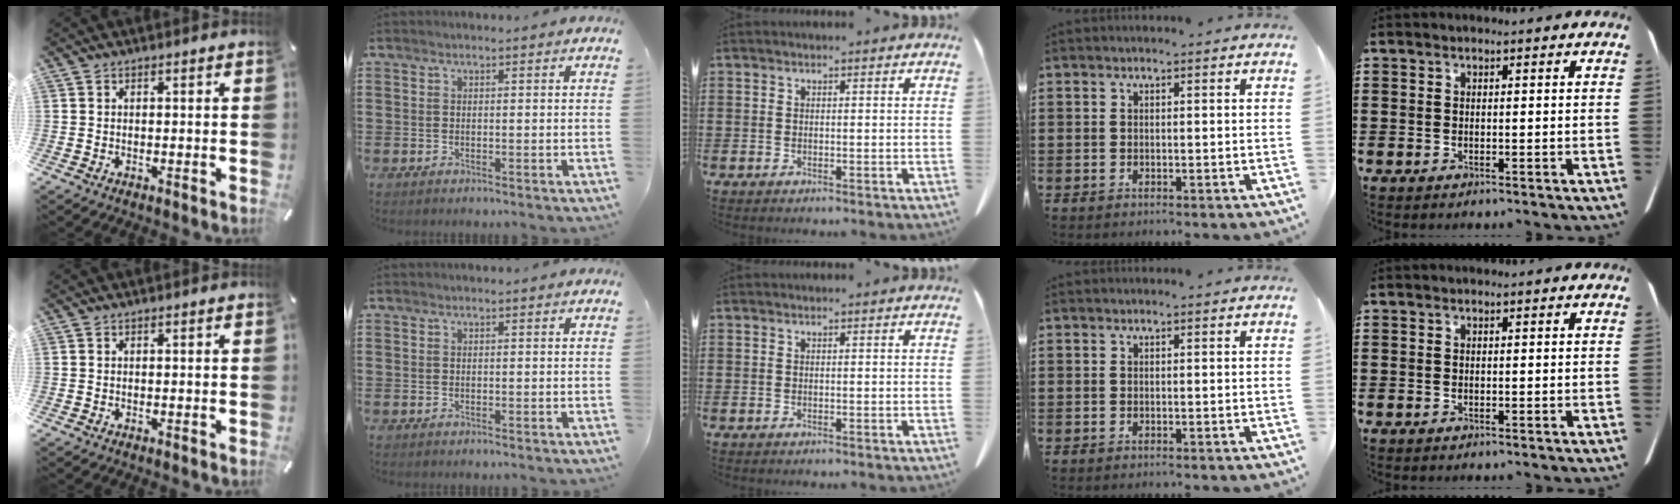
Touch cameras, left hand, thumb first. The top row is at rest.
{}